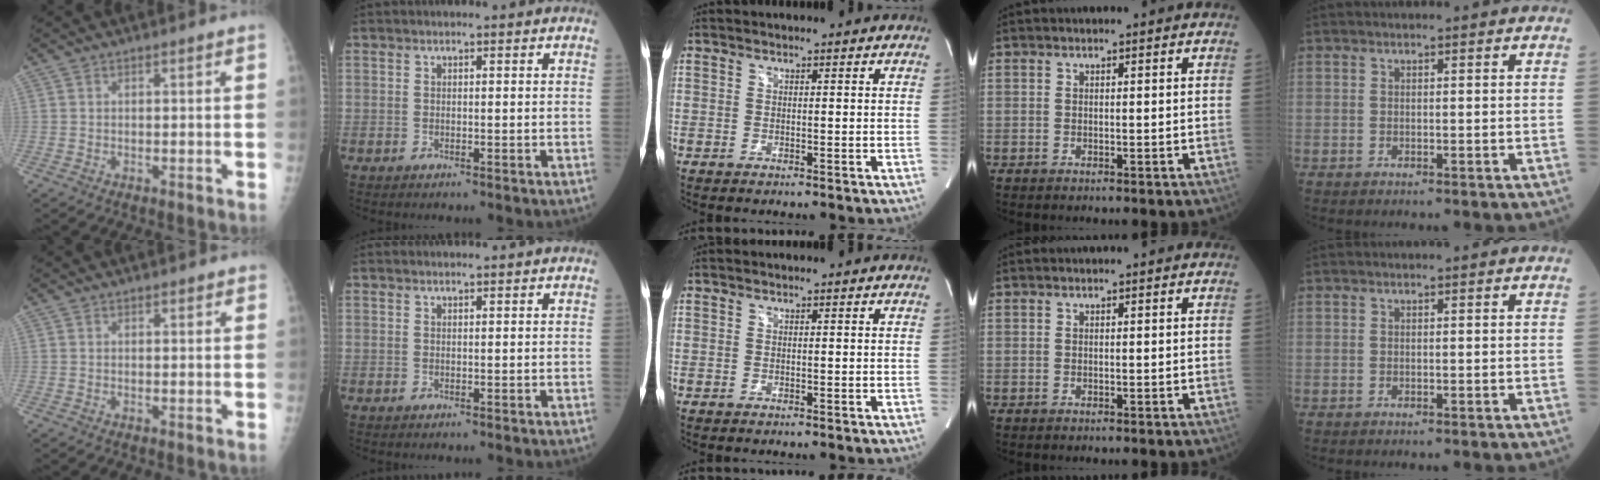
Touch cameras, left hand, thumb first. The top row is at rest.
{"thumb": {"total": 0.9, "force": [0.7, 0.5, 0.1], "torque": [0.006, -0.004, 0.004]}, "index": {"total": 0.6, "force": [0.6, 0.0, 0.3], "torque": [0.003, 0.011, 0.005]}}